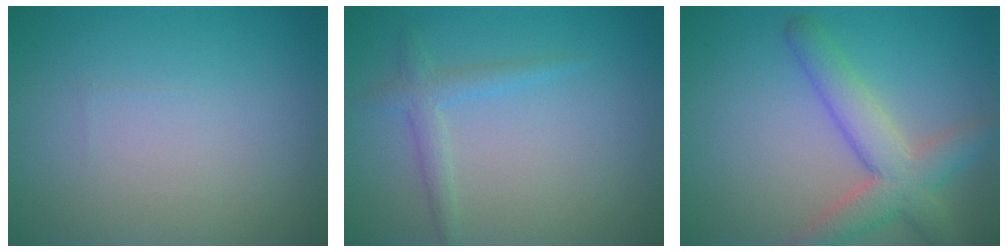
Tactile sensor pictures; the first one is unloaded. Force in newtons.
{"total": 1.8, "press": 1.8, "slide": 0.0}
{"total": 5.1, "press": 5.1, "slide": 0.2}